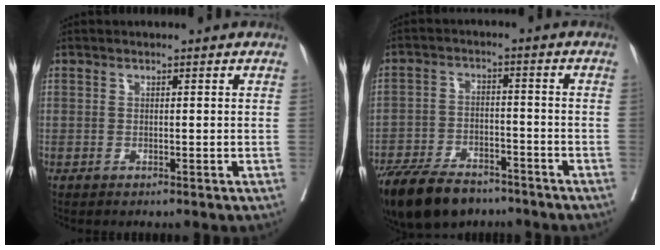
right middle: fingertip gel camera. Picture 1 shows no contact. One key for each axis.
{"total": 13.0, "fx": -10.3, "fy": 5.5, "fz": 5.7, "tx": -0.096, "ty": -0.005, "tz": -0.169}